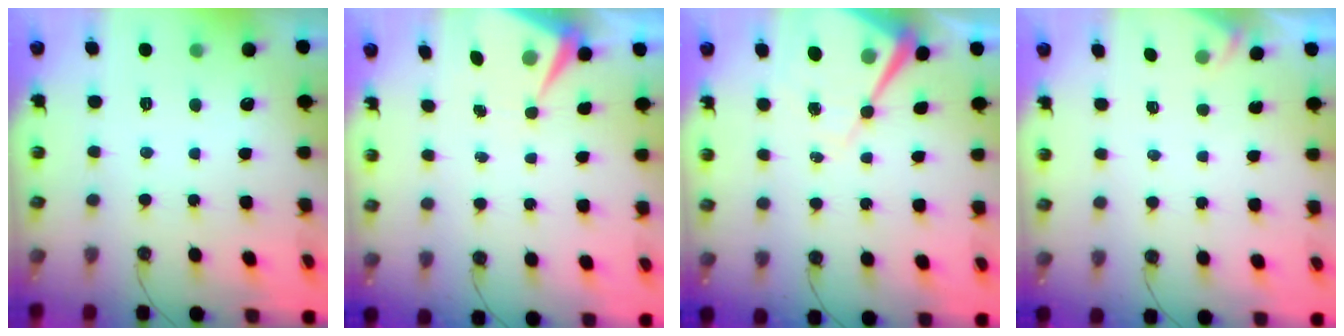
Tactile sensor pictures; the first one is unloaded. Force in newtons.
{"total": 7.3, "press": 7.2, "slide": 0.6}
{"total": 11.7, "press": 11.6, "slide": 1.1}
{"total": 2.2, "press": 2.2, "slide": 0.4}